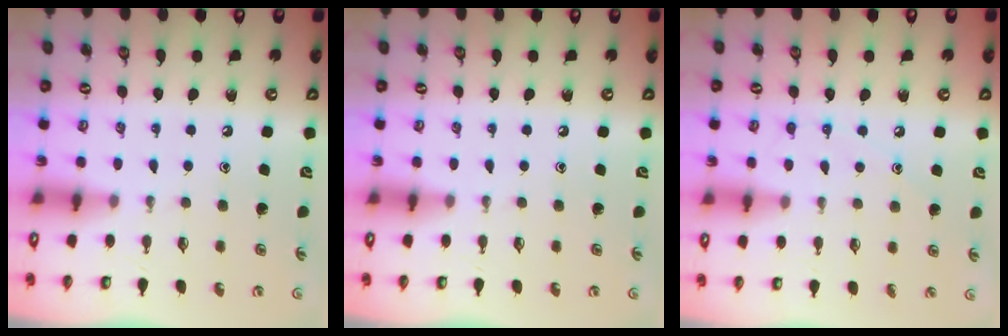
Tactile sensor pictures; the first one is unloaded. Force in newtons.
{"total": 0.0}
{"total": 6.4, "press": 6.4, "slide": 0.7}